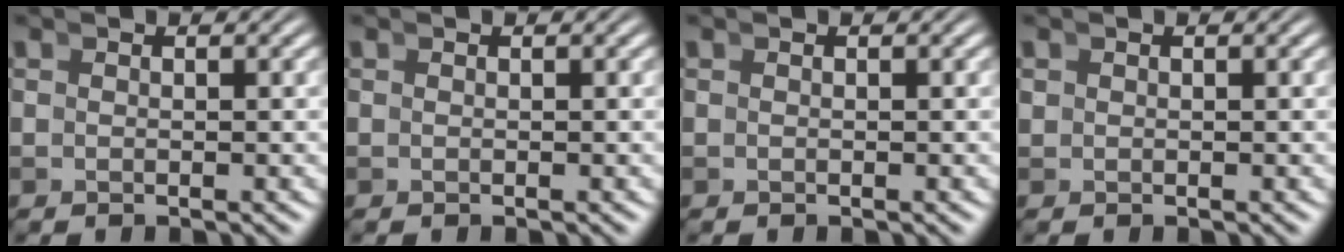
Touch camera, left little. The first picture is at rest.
{"total": 0.0}
{"total": 0.0}
{"total": 0.6, "force": [0.2, 0.6, 0.2], "torque": [-0.005, -0.001, 0.005]}